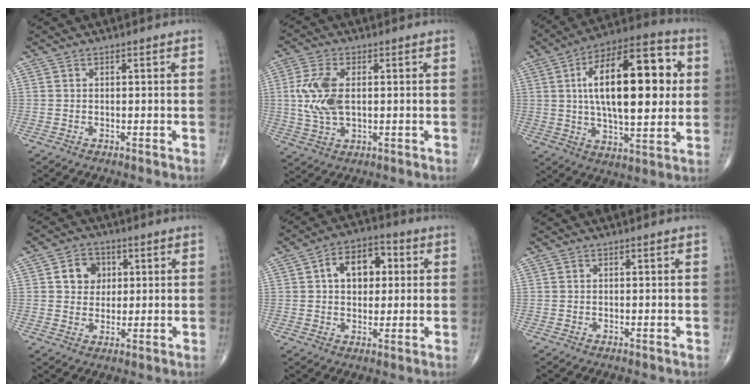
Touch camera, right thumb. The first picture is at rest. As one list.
[{"total": 9.3, "force": [0.9, 5.0, 7.8], "torque": [-0.178, -0.002, 0.021]}, {"total": 24.5, "force": [4.0, 10.4, 21.8], "torque": [-0.327, 0.007, 0.054]}, {"total": 6.3, "force": [1.6, 5.3, 2.9], "torque": [-0.014, -0.001, 0.023]}, {"total": 10.2, "force": [2.2, 6.7, 7.3], "torque": [-0.083, 0.013, 0.030]}, {"total": 0.0}]